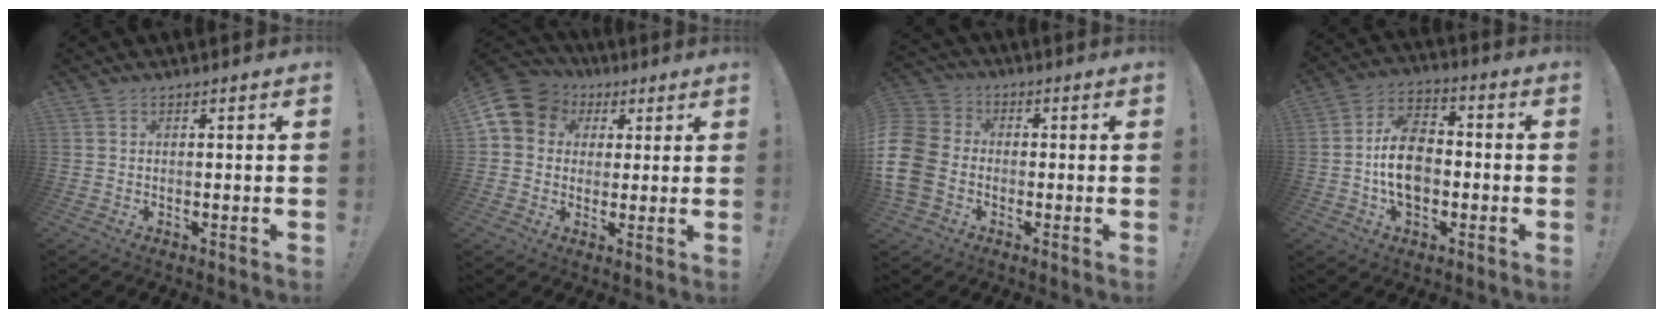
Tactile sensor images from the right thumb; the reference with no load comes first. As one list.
[{"total": 9.9, "force": [2.8, 8.7, 3.6], "torque": [-0.063, -0.006, 0.059]}, {"total": 12.3, "force": [-2.7, 9.7, 7.0], "torque": [-0.149, 0.024, -0.051]}, {"total": 13.5, "force": [-2.2, 9.3, 9.5], "torque": [-0.168, 0.020, -0.039]}]